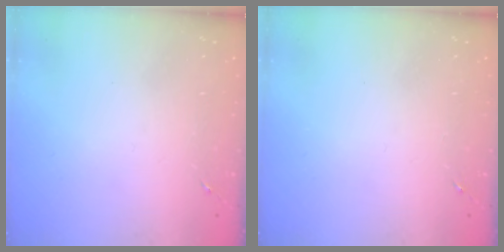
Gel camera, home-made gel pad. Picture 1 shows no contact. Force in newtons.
{"total": 0.0}